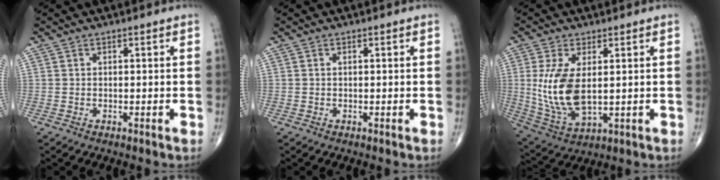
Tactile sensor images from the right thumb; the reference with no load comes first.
{"total": 0.0}
{"total": 12.1, "force": [1.2, 5.9, 10.5], "torque": [-0.218, -0.015, 0.040]}